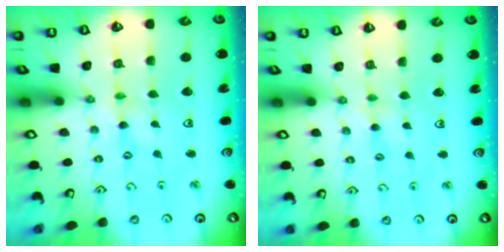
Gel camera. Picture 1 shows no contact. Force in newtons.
{"total": 2.1, "press": 2.1, "slide": 0.4}